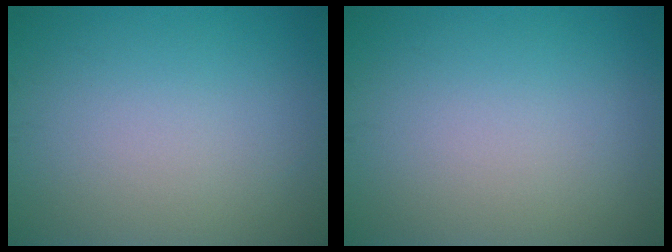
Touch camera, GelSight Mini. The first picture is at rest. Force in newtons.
{"total": 0.0}